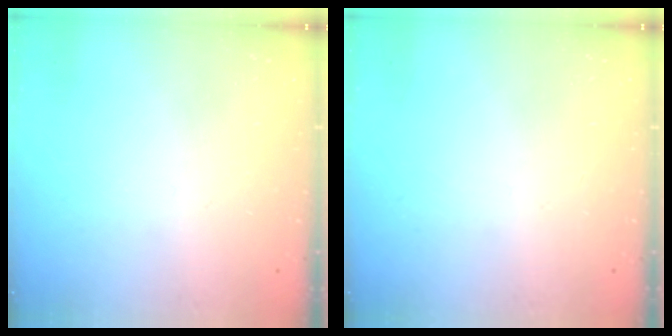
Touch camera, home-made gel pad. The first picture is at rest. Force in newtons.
{"total": 0.0}